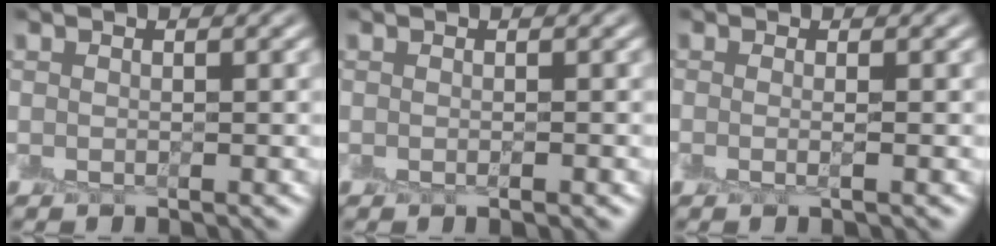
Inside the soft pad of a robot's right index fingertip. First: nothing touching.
{"total": 0.7, "force": [-0.4, 0.1, 0.5], "torque": [-0.010, -0.004, -0.005]}
{"total": 1.1, "force": [-0.3, -0.1, 1.0], "torque": [-0.024, -0.008, -0.010]}